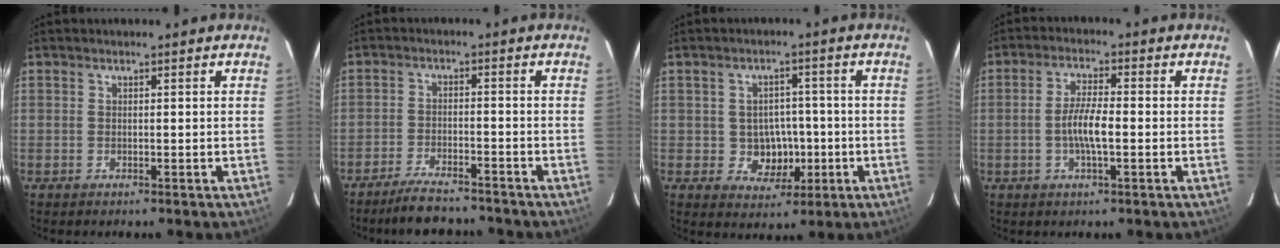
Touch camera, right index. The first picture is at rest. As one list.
[{"total": 9.0, "force": [-8.0, 1.9, 3.6], "torque": [-0.088, -0.006, -0.126]}, {"total": 6.1, "force": [-1.1, 5.6, 2.2], "torque": [-0.049, 0.016, 0.000]}, {"total": 5.5, "force": [-1.1, 0.9, 5.3], "torque": [-0.105, 0.002, -0.022]}]